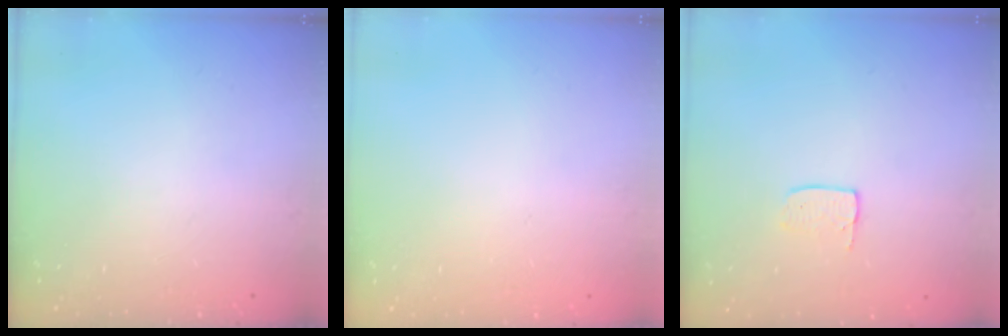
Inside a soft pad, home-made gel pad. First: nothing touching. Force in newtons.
{"total": 0.0}
{"total": 3.5, "press": 3.5, "slide": 0.2}